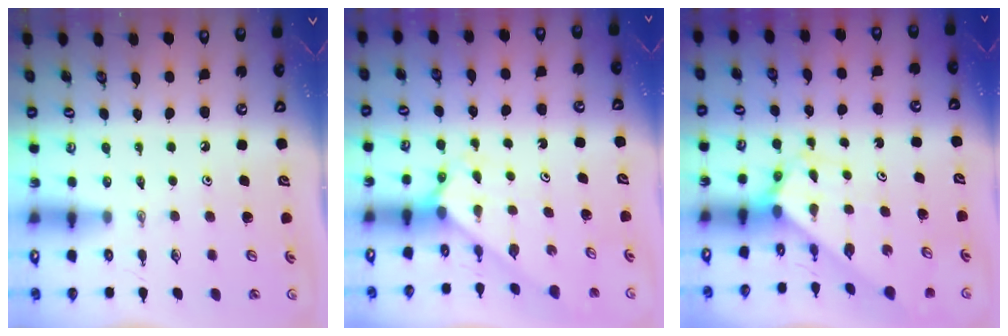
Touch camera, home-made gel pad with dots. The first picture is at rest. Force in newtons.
{"total": 2.3, "press": 2.3, "slide": 0.2}
{"total": 2.6, "press": 2.6, "slide": 0.2}